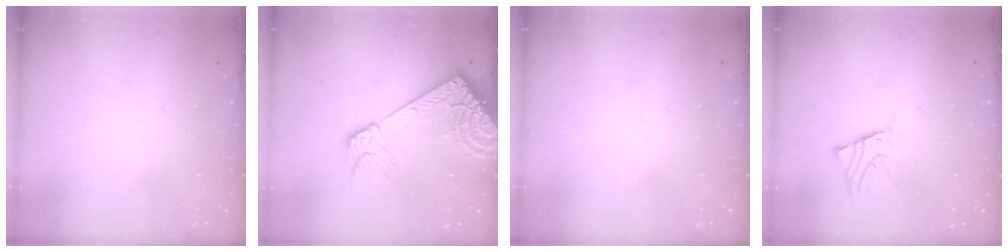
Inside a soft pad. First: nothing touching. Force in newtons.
{"total": 17.2, "press": 16.8, "slide": 3.7}
{"total": 0.0}
{"total": 2.2, "press": 2.2, "slide": 0.1}